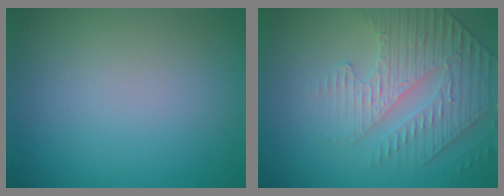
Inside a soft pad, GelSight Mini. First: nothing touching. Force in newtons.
{"total": 4.1, "press": 3.7, "slide": 1.8}